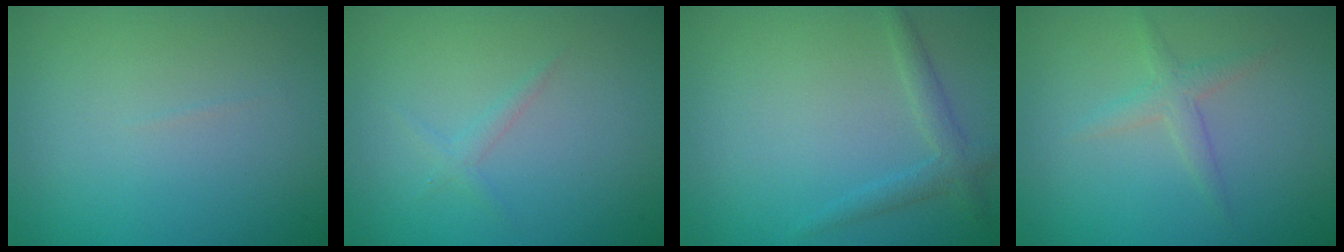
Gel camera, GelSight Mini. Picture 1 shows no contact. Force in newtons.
{"total": 1.0, "press": 1.0, "slide": 0.0}
{"total": 1.8, "press": 1.8, "slide": 0.1}
{"total": 1.6, "press": 1.6, "slide": 0.1}